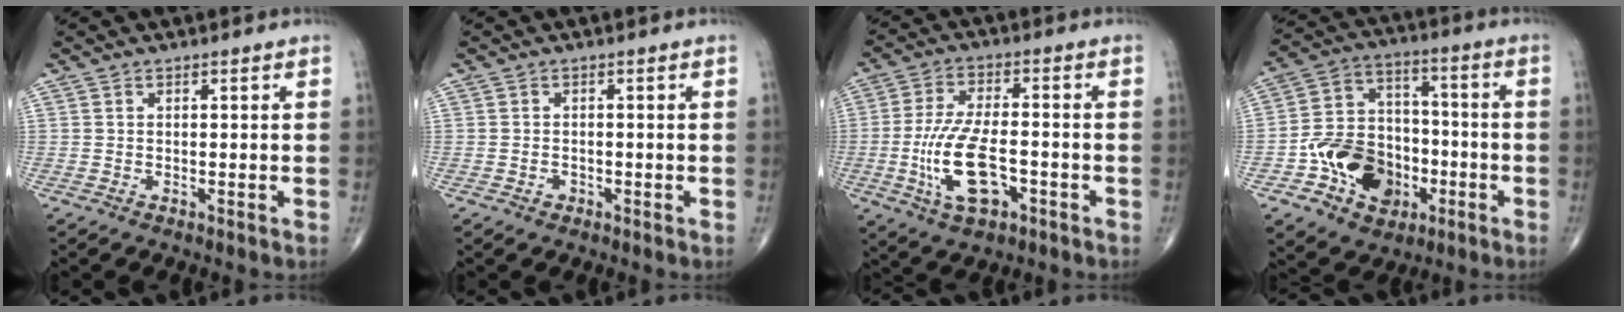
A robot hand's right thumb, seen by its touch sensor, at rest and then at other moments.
{"total": 1.0, "force": [-0.5, 0.8, 0.2], "torque": [0.004, 0.007, -0.007]}
{"total": 12.1, "force": [-3.4, 5.4, 10.4], "torque": [-0.203, 0.015, -0.058]}
{"total": 15.9, "force": [-5.6, 12.1, 8.6], "torque": [-0.104, 0.048, -0.090]}